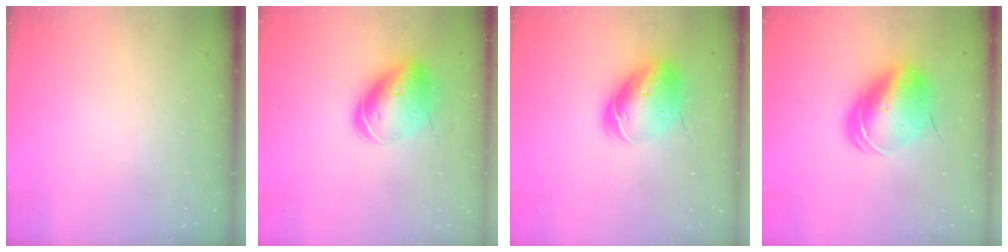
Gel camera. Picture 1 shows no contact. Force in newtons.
{"total": 16.6, "press": 16.3, "slide": 2.9}
{"total": 16.0, "press": 15.8, "slide": 2.6}
{"total": 16.2, "press": 15.9, "slide": 3.2}